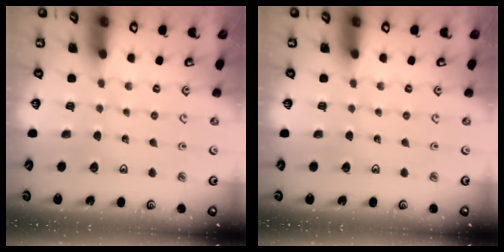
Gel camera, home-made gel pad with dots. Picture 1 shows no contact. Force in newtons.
{"total": 0.0}